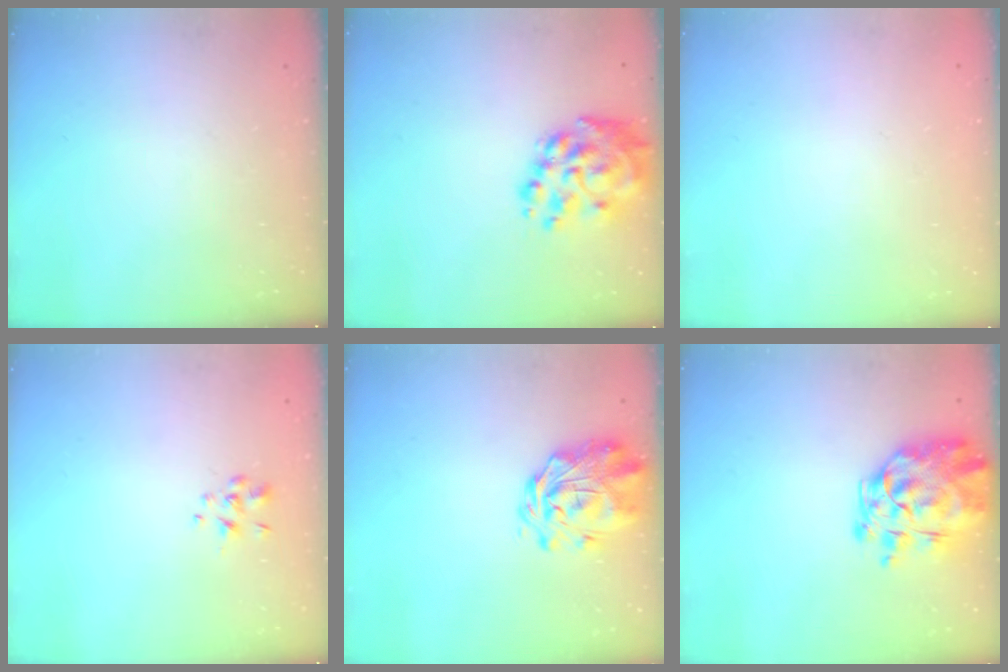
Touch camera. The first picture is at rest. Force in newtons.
{"total": 11.5, "press": 10.8, "slide": 3.7}
{"total": 1.8, "press": 1.8, "slide": 0.2}
{"total": 1.6, "press": 1.5, "slide": 0.6}
{"total": 2.9, "press": 2.6, "slide": 1.4}
{"total": 13.4, "press": 12.5, "slide": 4.6}